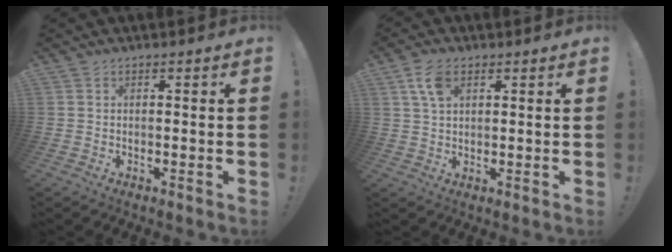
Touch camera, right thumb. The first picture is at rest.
{"total": 6.4, "force": [2.9, 3.4, 4.5], "torque": [-0.079, -0.002, 0.053]}